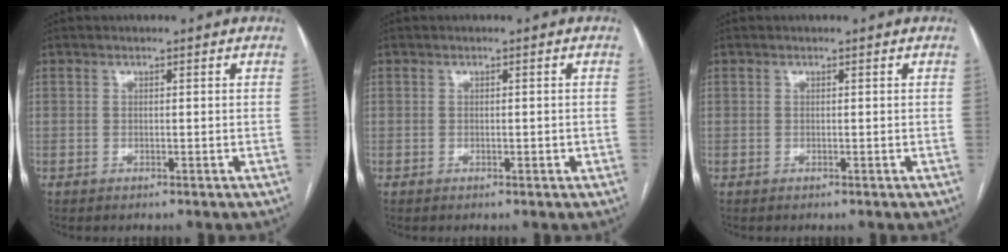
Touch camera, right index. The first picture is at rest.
{"total": 0.6, "force": [-0.1, 0.4, 0.5], "torque": [-0.006, 0.000, 0.000]}
{"total": 0.0}